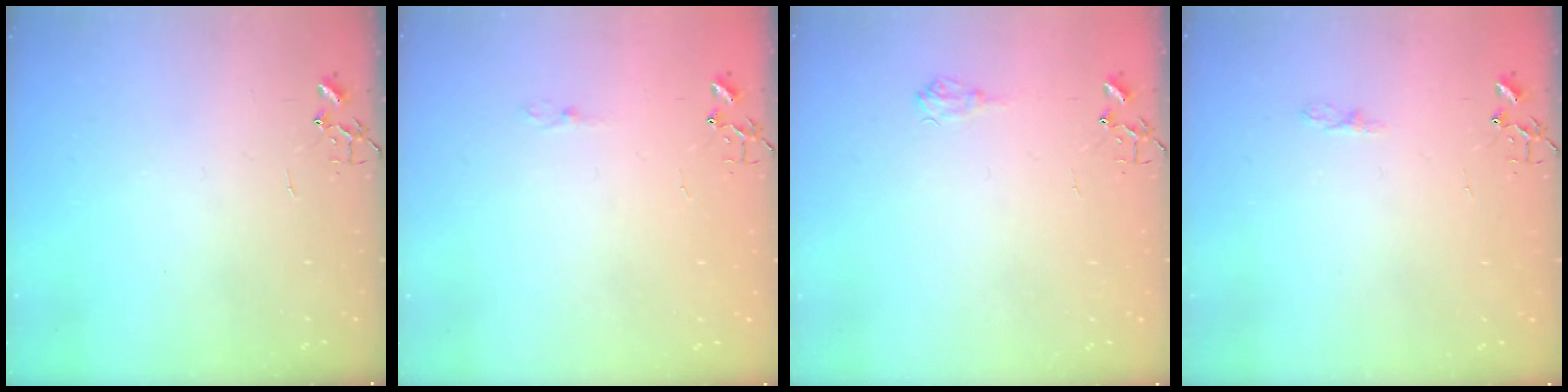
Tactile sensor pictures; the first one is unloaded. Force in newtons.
{"total": 2.7, "press": 2.7, "slide": 0.4}
{"total": 7.0, "press": 6.9, "slide": 0.9}
{"total": 4.0, "press": 4.0, "slide": 0.6}